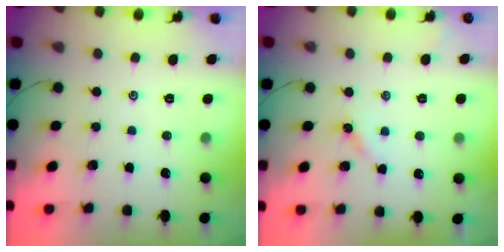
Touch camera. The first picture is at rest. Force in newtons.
{"total": 2.5, "press": 2.4, "slide": 0.5}